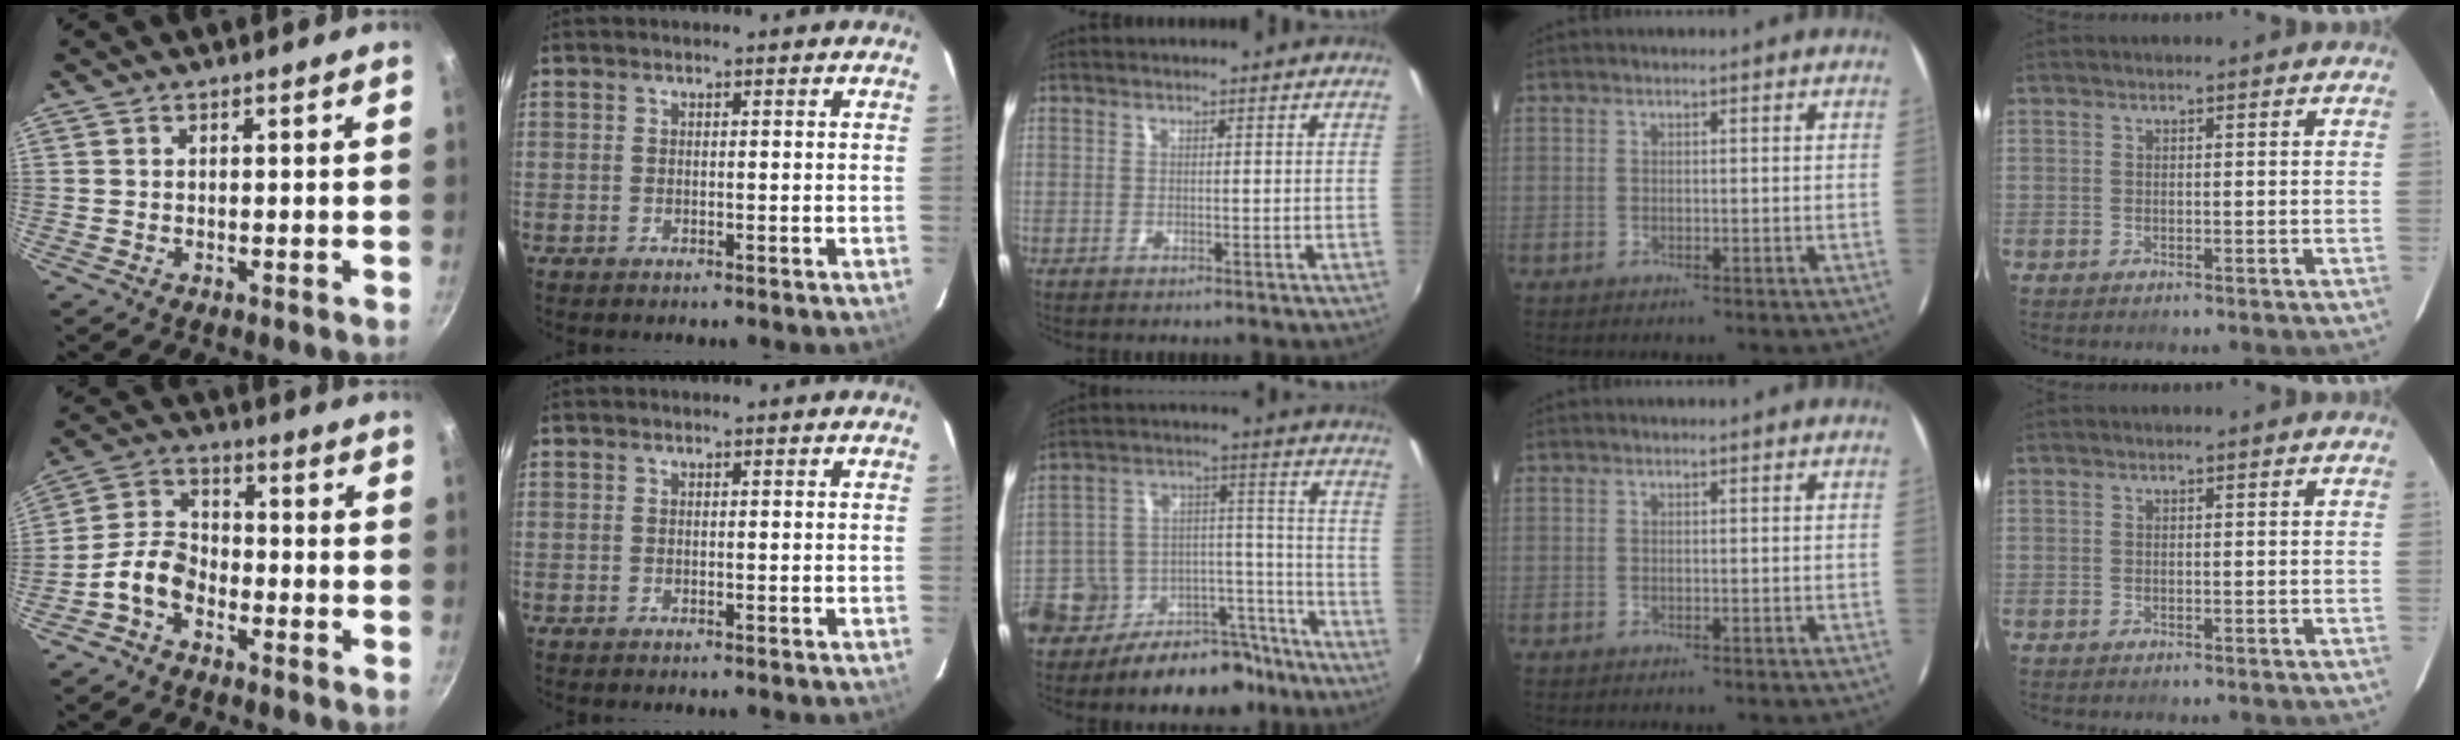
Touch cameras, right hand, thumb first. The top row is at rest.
{"thumb": {"total": 7.6, "force": [-4.0, 4.6, 4.6], "torque": [-0.080, 0.046, -0.090]}, "middle": {"total": 17.7, "force": [-12.1, 10.6, 7.5], "torque": [-0.157, 0.041, -0.156]}}